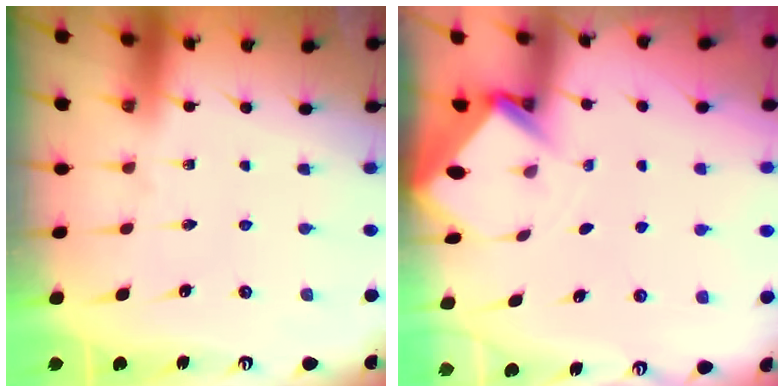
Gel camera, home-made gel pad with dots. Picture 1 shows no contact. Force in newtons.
{"total": 2.9, "press": 2.9, "slide": 0.2}